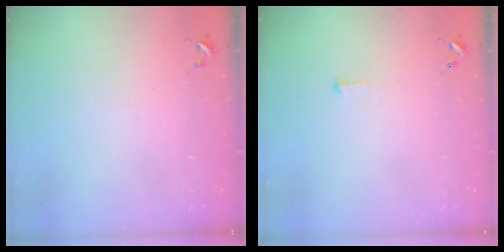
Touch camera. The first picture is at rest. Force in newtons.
{"total": 4.0, "press": 3.9, "slide": 0.5}